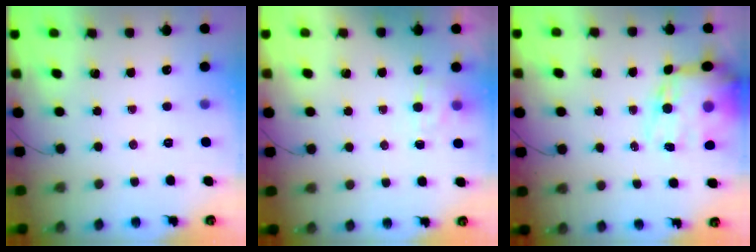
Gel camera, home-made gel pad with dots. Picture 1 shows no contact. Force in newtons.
{"total": 4.7, "press": 4.6, "slide": 1.2}
{"total": 17.4, "press": 16.9, "slide": 4.2}